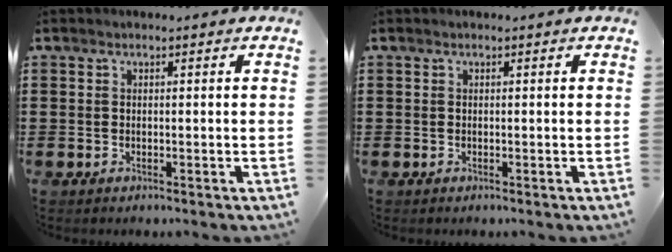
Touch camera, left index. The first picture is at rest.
{"total": 0.0}